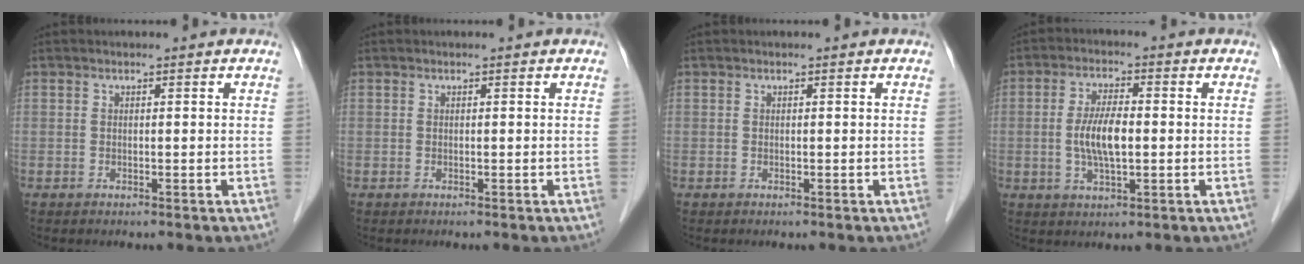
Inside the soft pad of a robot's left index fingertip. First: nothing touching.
{"total": 0.0}
{"total": 0.0}
{"total": 6.3, "force": [-0.7, 1.8, 6.0], "torque": [-0.127, -0.006, -0.012]}